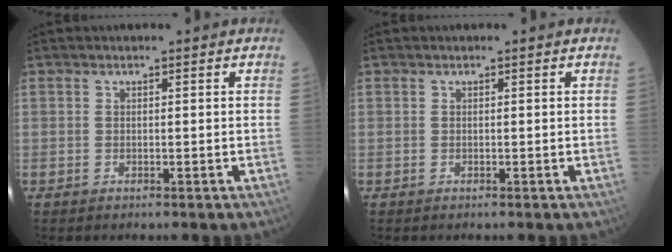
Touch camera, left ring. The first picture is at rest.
{"total": 0.0}